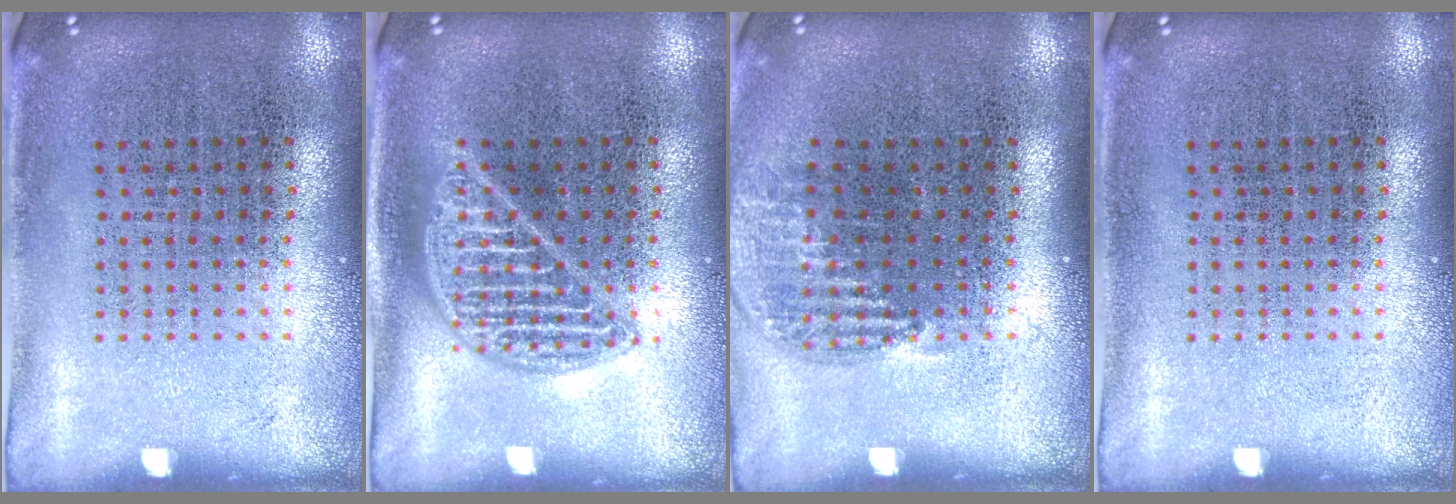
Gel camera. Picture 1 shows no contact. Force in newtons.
{"total": 2.3, "press": 2.3, "slide": 0.2}
{"total": 0.9, "press": 0.9, "slide": 0.2}
{"total": 0.0}